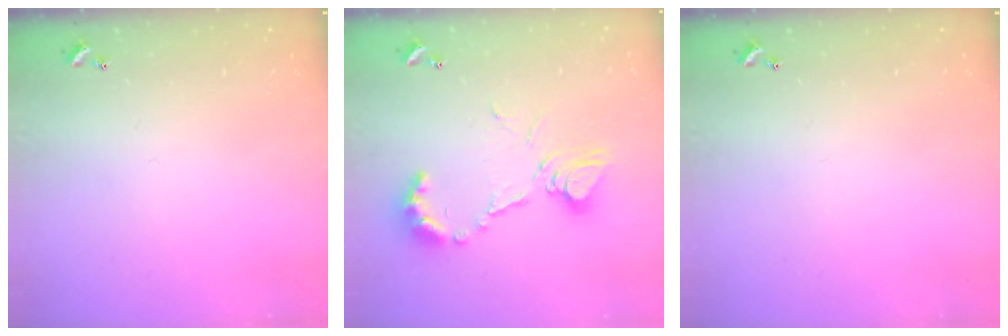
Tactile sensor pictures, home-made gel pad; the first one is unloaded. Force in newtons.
{"total": 14.0, "press": 13.9, "slide": 1.5}
{"total": 0.0}